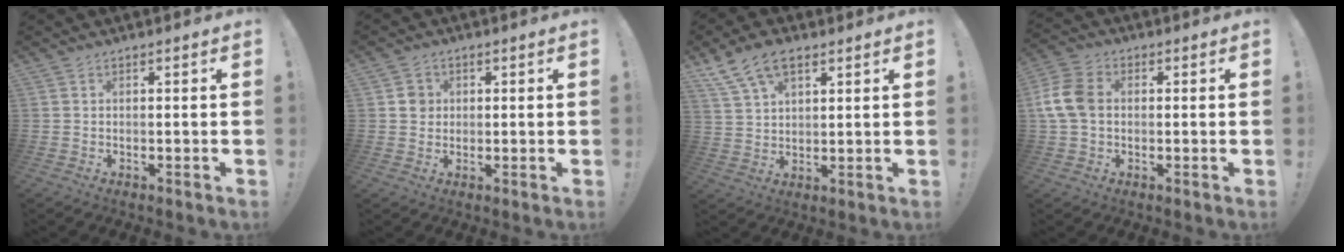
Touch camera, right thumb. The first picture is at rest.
{"total": 3.7, "force": [0.6, 3.5, 0.9], "torque": [-0.002, 0.001, 0.010]}
{"total": 10.1, "force": [5.9, 5.5, 6.1], "torque": [-0.109, -0.015, 0.115]}
{"total": 10.7, "force": [0.6, 7.6, 7.5], "torque": [-0.156, 0.010, 0.017]}